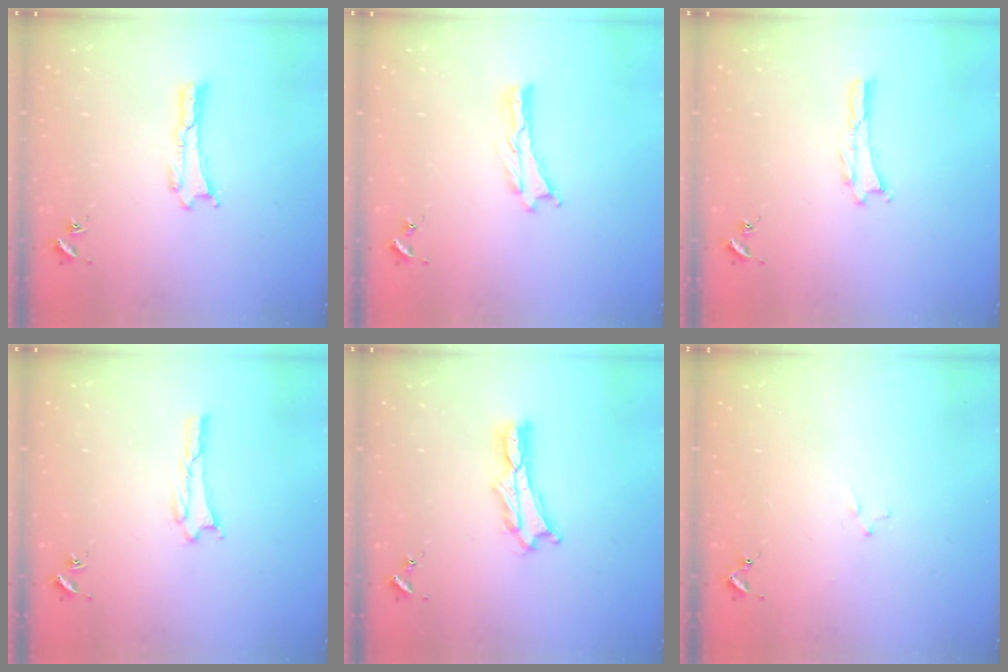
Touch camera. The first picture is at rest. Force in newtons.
{"total": 0.0}
{"total": 0.0}
{"total": 0.9, "press": 0.8, "slide": 0.1}
{"total": 2.0, "press": 2.0, "slide": 0.3}
{"total": 0.8, "press": 0.8, "slide": 0.2}